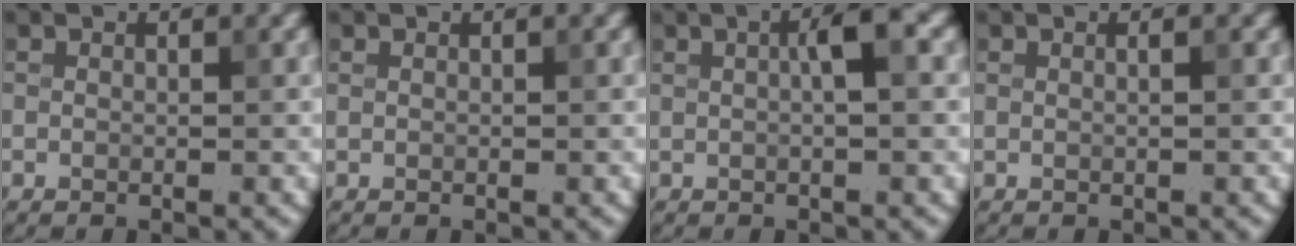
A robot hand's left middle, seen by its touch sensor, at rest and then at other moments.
{"total": 0.0}
{"total": 2.6, "force": [0.5, 0.4, 2.6], "torque": [-0.040, 0.011, 0.007]}
{"total": 0.8, "force": [0.3, 0.4, 0.7], "torque": [-0.007, 0.000, -0.003]}